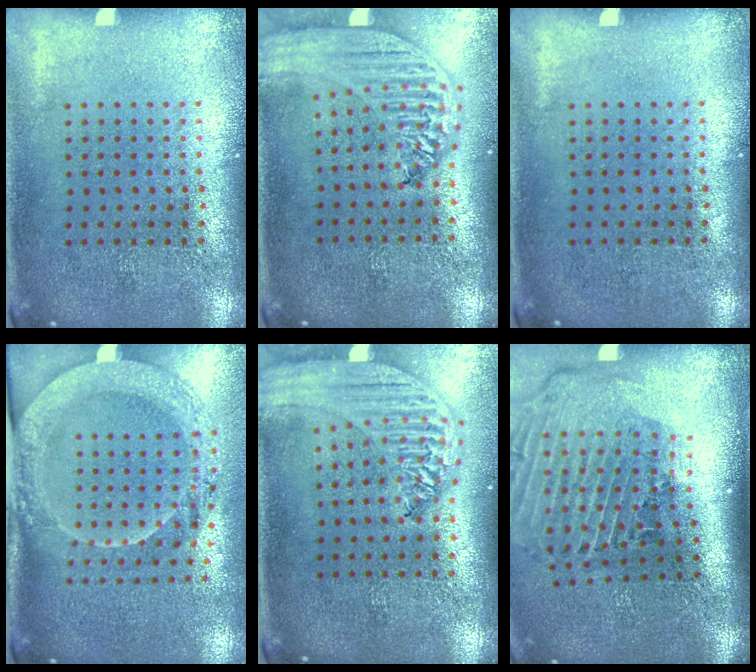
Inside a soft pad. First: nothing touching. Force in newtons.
{"total": 2.7, "press": 2.2, "slide": 1.6}
{"total": 0.0}
{"total": 2.0, "press": 2.0, "slide": 0.3}
{"total": 2.2, "press": 2.0, "slide": 1.0}
{"total": 2.9, "press": 2.0, "slide": 2.1}